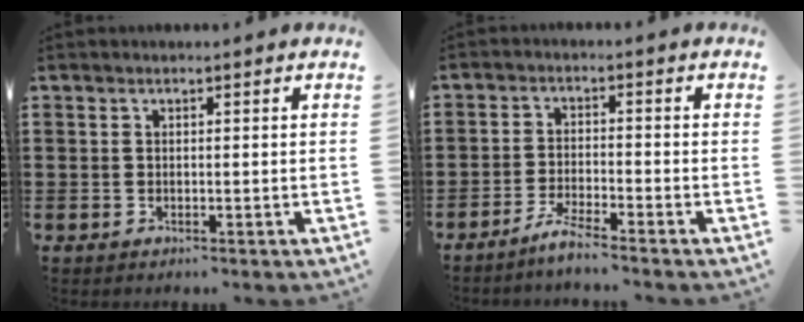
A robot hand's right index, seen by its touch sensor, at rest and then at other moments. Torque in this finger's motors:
{"motor_torque": [0.03, -0.11, 0.18, 0.01]}